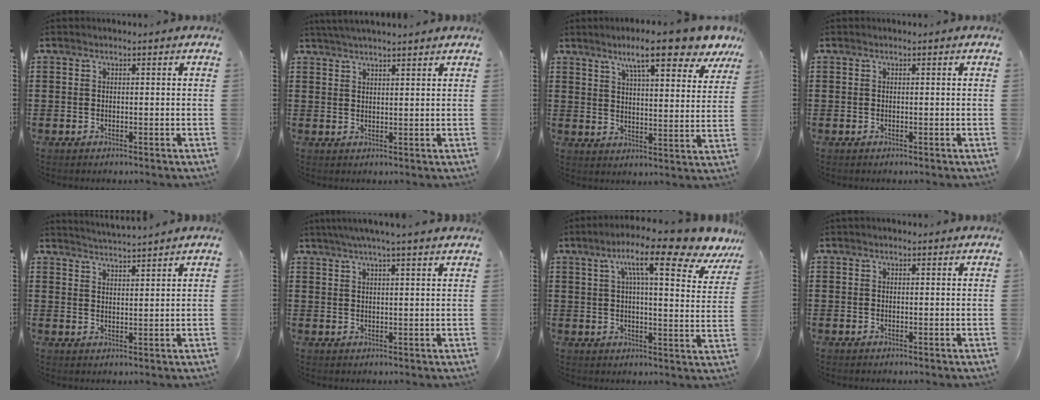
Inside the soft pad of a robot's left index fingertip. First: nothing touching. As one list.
[{"total": 2.5, "force": [2.4, -0.3, 0.7], "torque": [-0.019, 0.000, 0.045]}, {"total": 10.1, "force": [7.7, 1.1, 6.4], "torque": [-0.111, -0.029, 0.128]}, {"total": 0.0}, {"total": 3.0, "force": [2.9, -0.8, -0.1], "torque": [-0.007, -0.015, 0.053]}, {"total": 3.3, "force": [2.7, -0.5, 1.8], "torque": [-0.042, -0.002, 0.048]}, {"total": 11.4, "force": [7.3, 1.3, 8.6], "torque": [-0.148, -0.029, 0.112]}, {"total": 0.5, "force": [0.2, 0.4, 0.2], "torque": [-0.005, 0.004, 0.004]}]